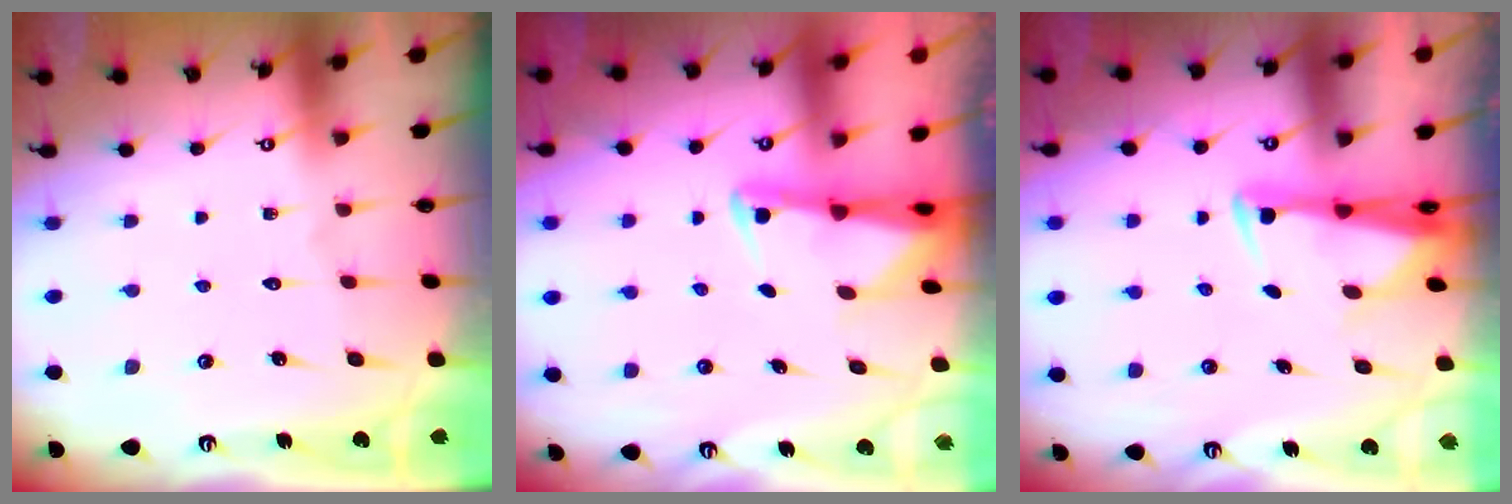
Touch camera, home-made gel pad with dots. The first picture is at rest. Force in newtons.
{"total": 2.4, "press": 2.3, "slide": 0.5}
{"total": 2.8, "press": 2.6, "slide": 1.0}